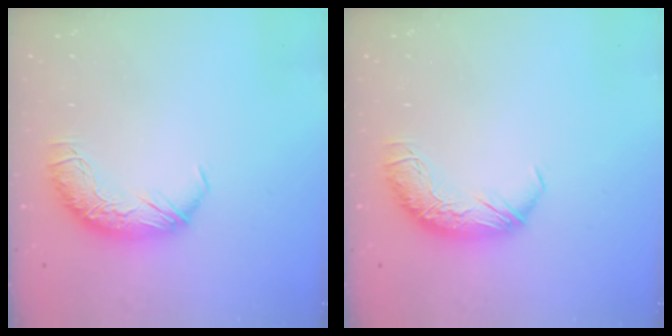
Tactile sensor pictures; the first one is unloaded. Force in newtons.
{"total": 0.0}